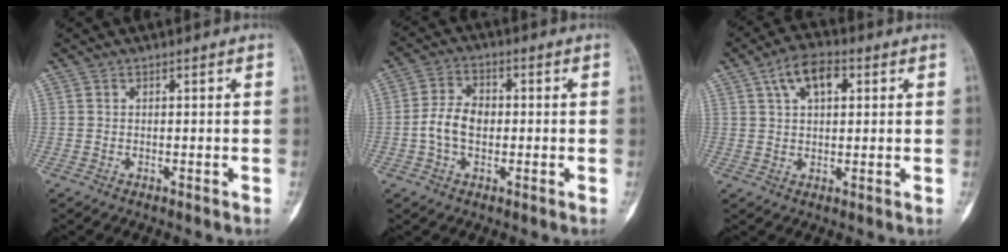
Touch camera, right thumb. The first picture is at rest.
{"total": 6.7, "force": [-0.8, 4.5, 4.9], "torque": [-0.092, 0.018, -0.019]}
{"total": 7.9, "force": [3.1, 4.2, 6.0], "torque": [-0.098, 0.009, 0.050]}